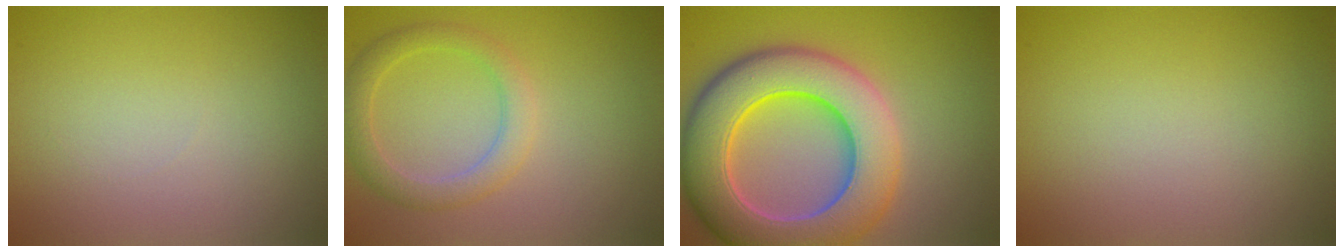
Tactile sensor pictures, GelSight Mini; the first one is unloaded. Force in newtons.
{"total": 2.9, "press": 2.9, "slide": 0.1}
{"total": 11.3, "press": 11.3, "slide": 0.8}
{"total": 0.0}